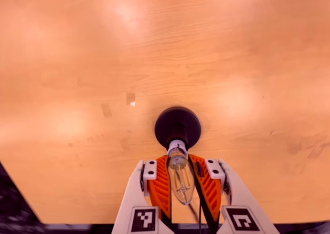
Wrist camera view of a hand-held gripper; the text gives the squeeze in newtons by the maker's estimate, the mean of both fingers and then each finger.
{"total": 20.1, "left": 19.2, "right": 21.1}